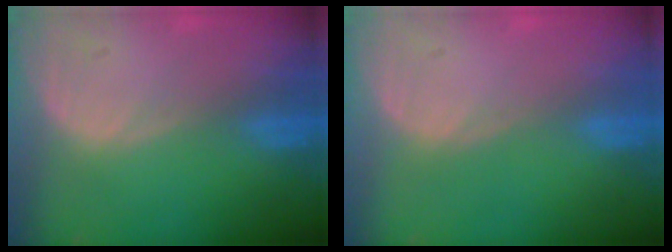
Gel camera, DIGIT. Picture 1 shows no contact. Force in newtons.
{"total": 0.0}